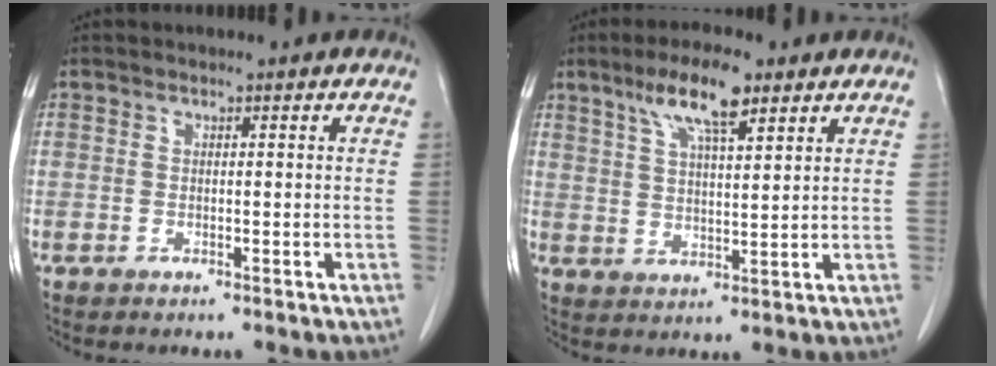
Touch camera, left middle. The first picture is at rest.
{"total": 8.5, "force": [5.3, 1.7, 6.5], "torque": [-0.123, 0.010, 0.095]}